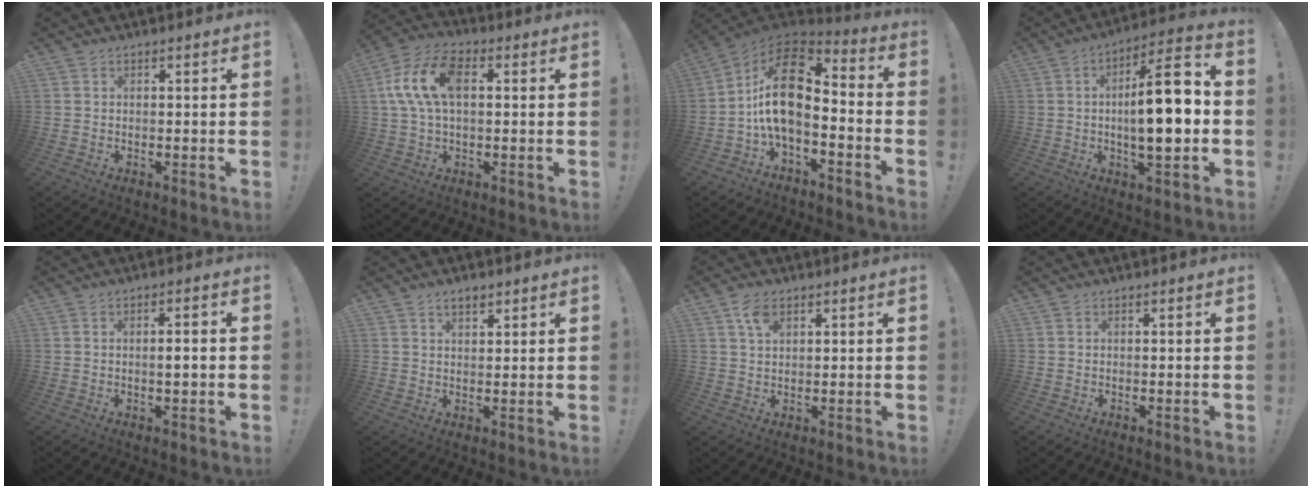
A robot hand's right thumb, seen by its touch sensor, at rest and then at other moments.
{"total": 13.5, "force": [2.6, 7.9, 10.7], "torque": [-0.211, 0.010, 0.050]}
{"total": 15.2, "force": [0.2, 8.6, 12.5], "torque": [-0.228, 0.004, 0.006]}
{"total": 17.1, "force": [-0.8, 4.8, 16.4], "torque": [-0.252, 0.001, -0.023]}
{"total": 2.7, "force": [-0.3, 0.2, 2.7], "torque": [-0.046, 0.002, -0.009]}
{"total": 3.3, "force": [2.2, 1.7, 1.8], "torque": [-0.029, -0.006, 0.040]}
{"total": 4.8, "force": [2.5, 2.7, 3.1], "torque": [-0.057, -0.002, 0.045]}
{"total": 0.0}